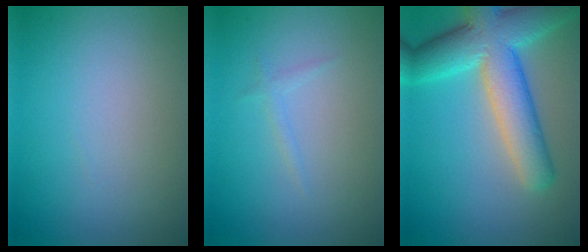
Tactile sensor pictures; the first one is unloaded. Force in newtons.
{"total": 0.7, "press": 0.7, "slide": 0.1}
{"total": 8.9, "press": 8.9, "slide": 0.4}